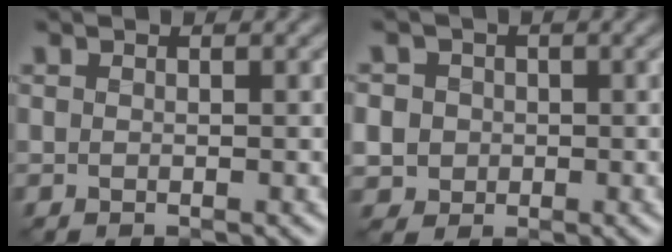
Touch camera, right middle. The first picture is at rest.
{"total": 6.2, "force": [0.2, 5.9, 2.1], "torque": [-0.058, 0.021, -0.015]}